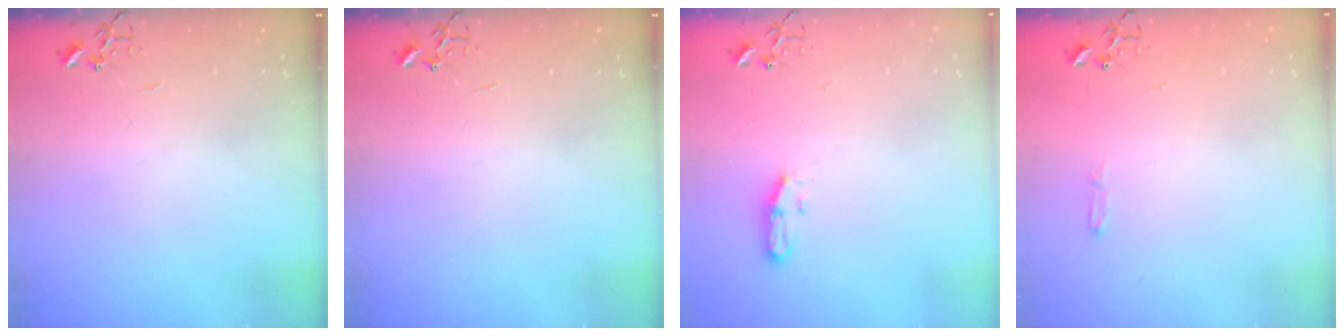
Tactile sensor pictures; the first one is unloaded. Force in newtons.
{"total": 0.0}
{"total": 5.5, "press": 5.5, "slide": 0.7}
{"total": 3.6, "press": 3.6, "slide": 0.5}